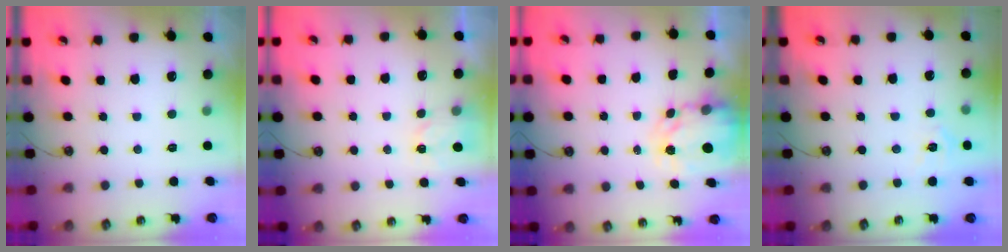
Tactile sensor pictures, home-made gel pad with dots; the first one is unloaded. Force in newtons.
{"total": 2.7, "press": 2.7, "slide": 0.4}
{"total": 4.0, "press": 3.9, "slide": 0.3}
{"total": 4.7, "press": 4.7, "slide": 0.6}